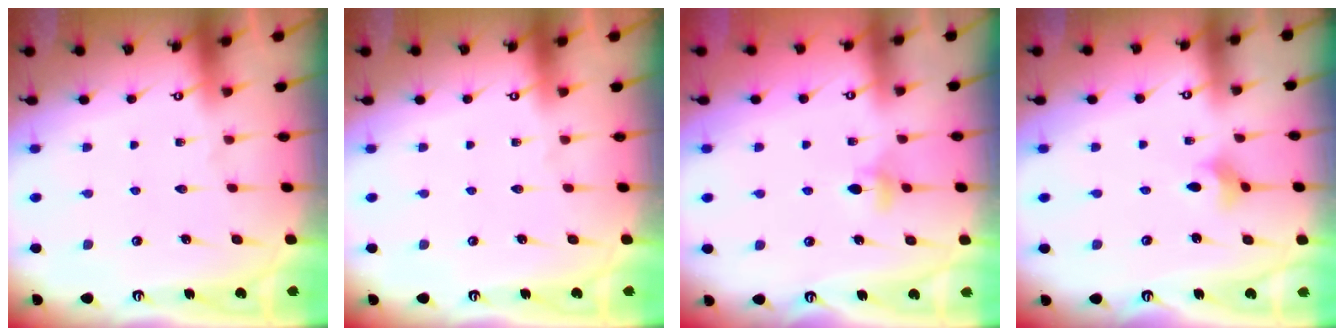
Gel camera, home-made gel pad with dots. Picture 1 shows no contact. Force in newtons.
{"total": 0.0}
{"total": 4.3, "press": 4.2, "slide": 1.0}
{"total": 2.7, "press": 2.7, "slide": 0.5}